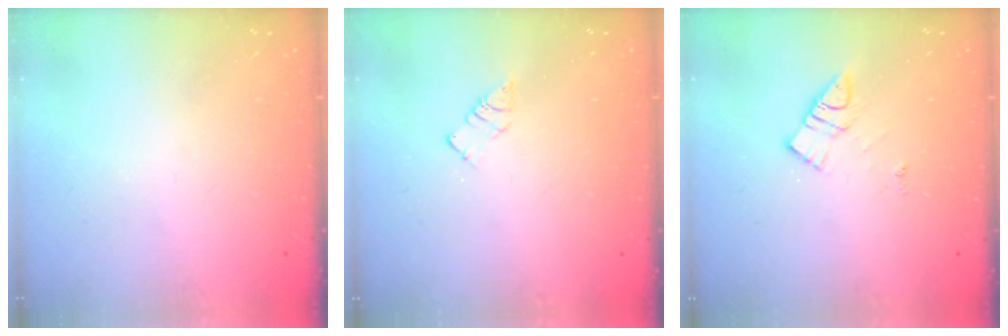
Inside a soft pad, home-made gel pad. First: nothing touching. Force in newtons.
{"total": 3.3, "press": 3.3, "slide": 0.3}
{"total": 9.3, "press": 9.3, "slide": 0.5}